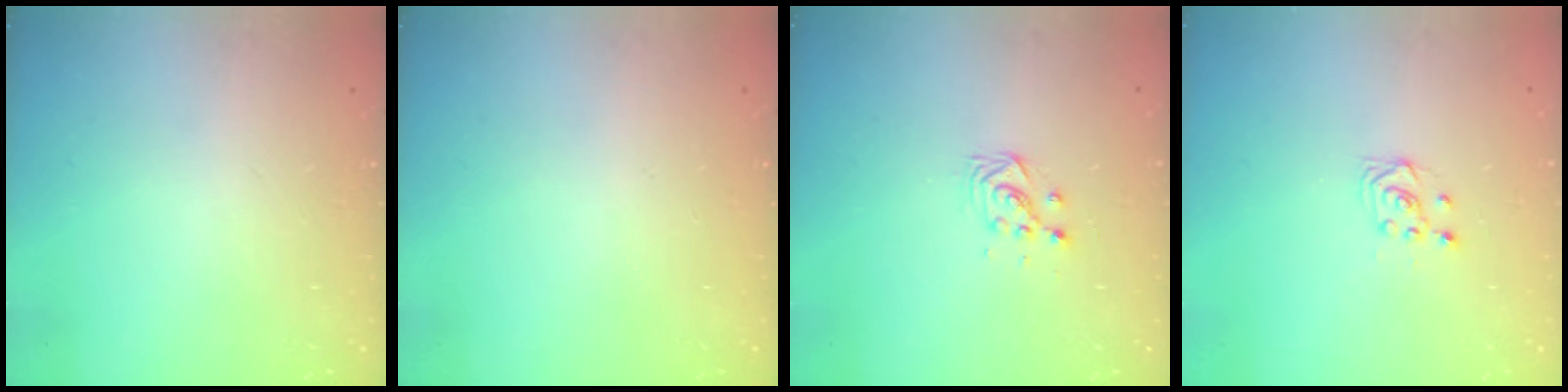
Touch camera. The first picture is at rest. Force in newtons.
{"total": 0.0}
{"total": 3.5, "press": 3.5, "slide": 0.4}
{"total": 3.0, "press": 2.8, "slide": 1.1}